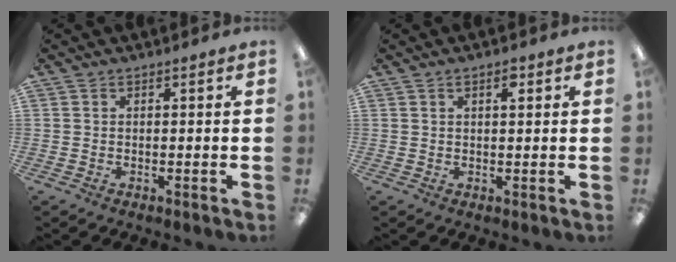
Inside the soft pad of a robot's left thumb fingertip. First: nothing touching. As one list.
[{"total": 2.4, "force": [1.4, 0.8, 1.8], "torque": [-0.023, -0.003, 0.019]}]